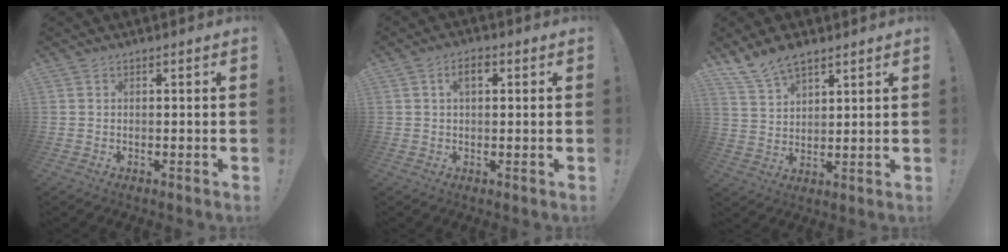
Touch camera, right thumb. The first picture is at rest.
{"total": 3.9, "force": [1.2, 2.1, 3.1], "torque": [-0.047, 0.004, 0.014]}
{"total": 8.5, "force": [6.7, 3.6, 3.7], "torque": [-0.073, -0.034, 0.131]}